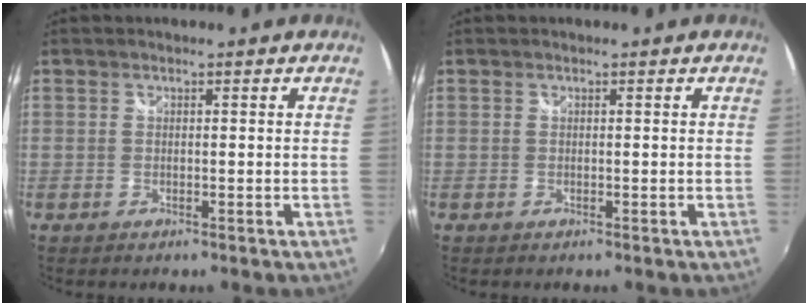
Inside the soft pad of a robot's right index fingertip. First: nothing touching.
{"total": 0.0}